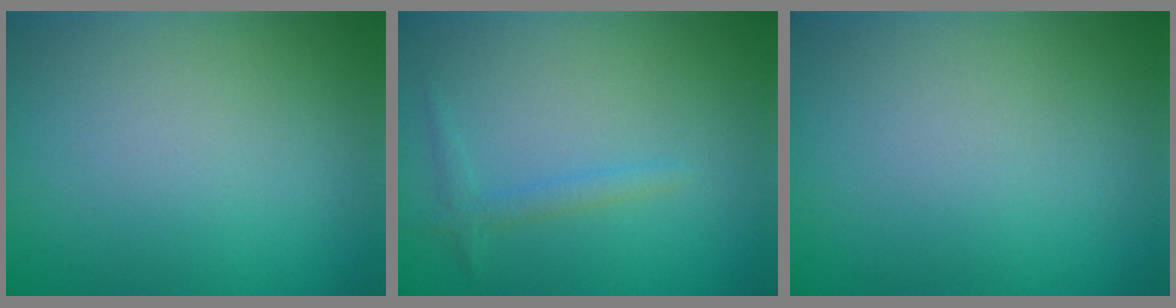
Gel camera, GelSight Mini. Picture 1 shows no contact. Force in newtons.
{"total": 1.3, "press": 1.3, "slide": 0.1}
{"total": 0.0}